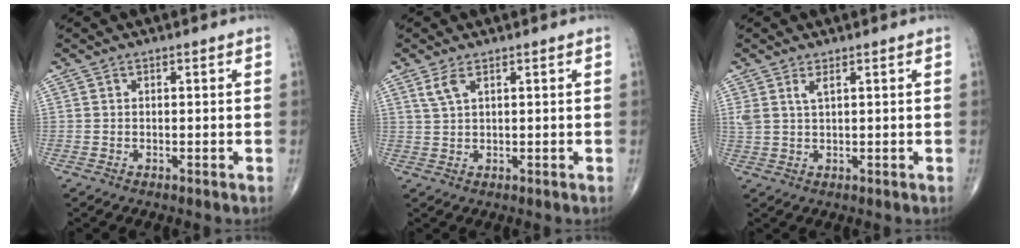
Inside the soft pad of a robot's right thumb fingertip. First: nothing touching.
{"total": 2.7, "force": [1.5, 0.9, 2.0], "torque": [-0.049, 0.004, 0.039]}
{"total": 2.5, "force": [1.3, 0.7, 2.0], "torque": [-0.047, 0.001, 0.033]}